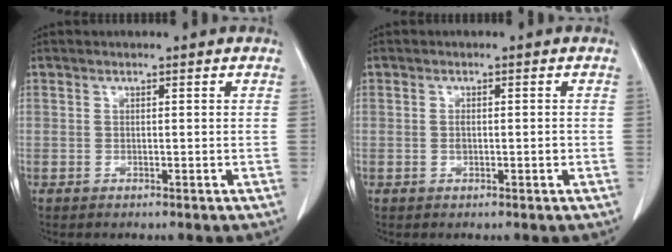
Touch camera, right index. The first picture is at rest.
{"total": 1.5, "force": [-0.2, 0.6, 1.3], "torque": [-0.028, 0.000, -0.002]}